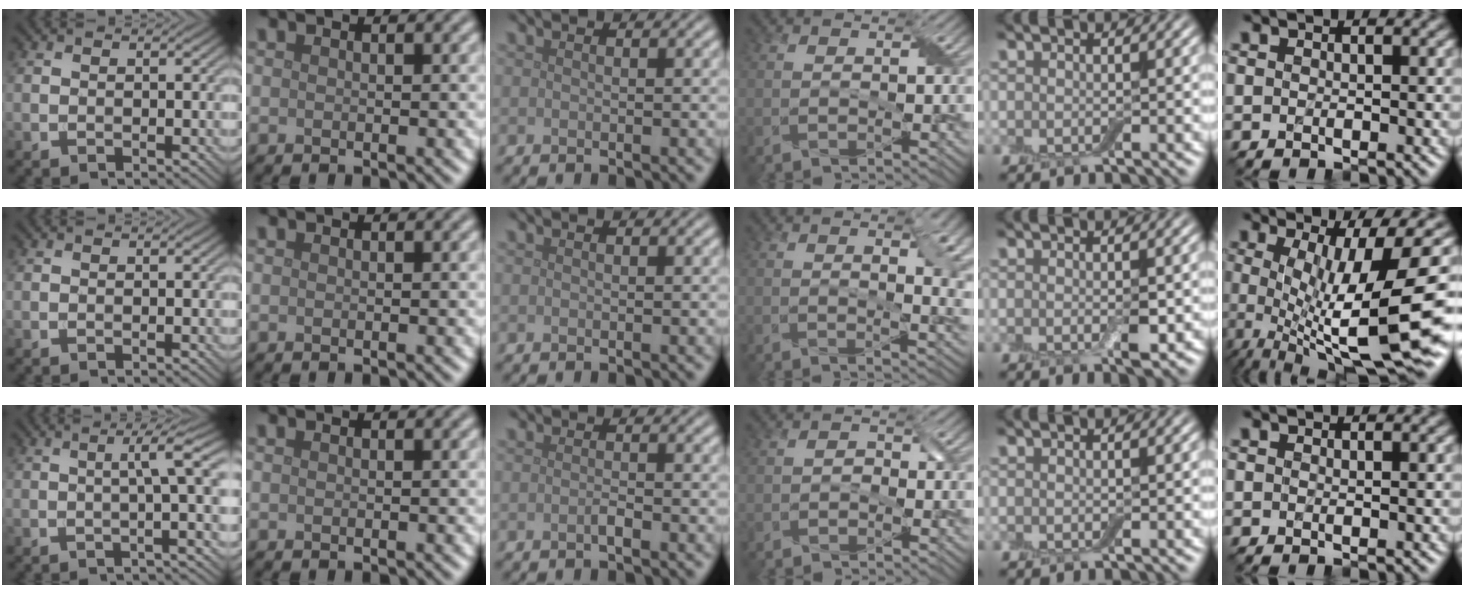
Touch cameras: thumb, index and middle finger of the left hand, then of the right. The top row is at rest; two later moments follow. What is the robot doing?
{"motion": "peel", "object": "aluminum foil"}